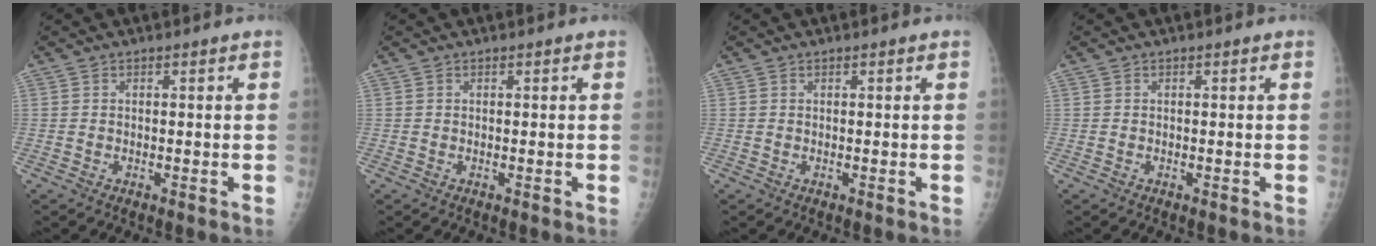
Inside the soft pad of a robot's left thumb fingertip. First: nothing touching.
{"total": 0.0}
{"total": 0.0}
{"total": 0.0}